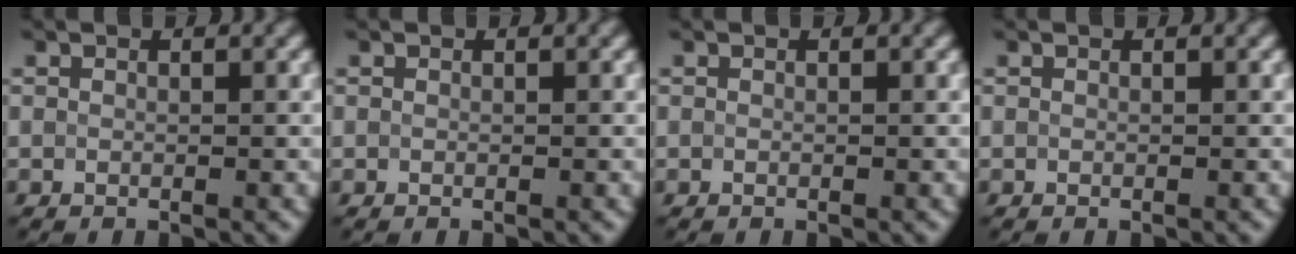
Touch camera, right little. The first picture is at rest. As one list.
[{"total": 0.0}, {"total": 0.0}, {"total": 0.0}]